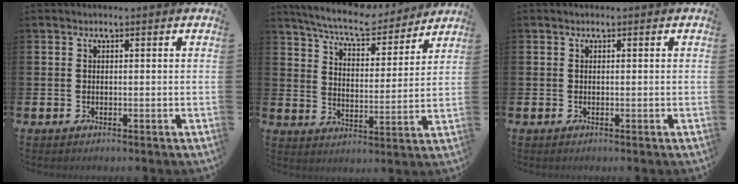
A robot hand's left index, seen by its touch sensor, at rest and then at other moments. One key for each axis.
{"total": 7.9, "fx": 7.4, "fy": 1.3, "fz": 2.4, "tx": -0.071, "ty": -0.047, "tz": 0.129}
{"total": 0.0}